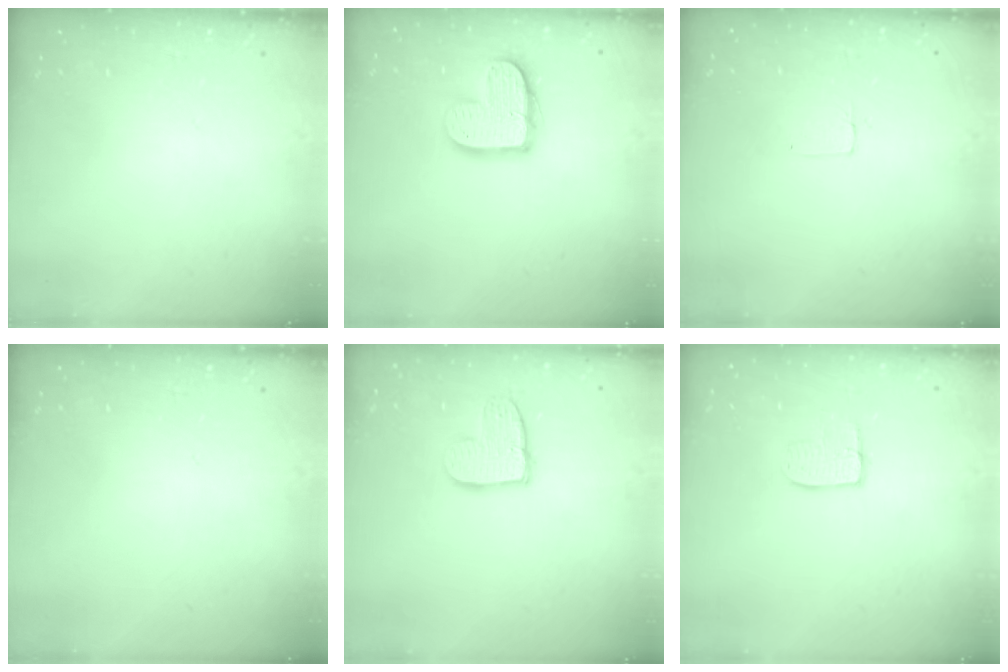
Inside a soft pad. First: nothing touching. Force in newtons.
{"total": 13.8, "press": 13.8, "slide": 0.9}
{"total": 2.0, "press": 2.0, "slide": 0.0}
{"total": 0.0}
{"total": 10.1, "press": 10.0, "slide": 0.5}
{"total": 7.0, "press": 7.0, "slide": 0.4}